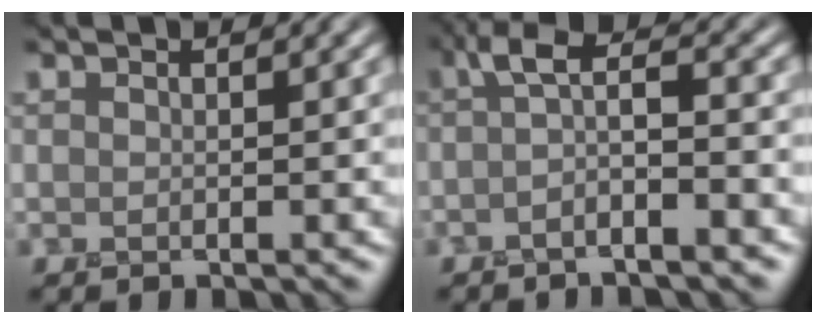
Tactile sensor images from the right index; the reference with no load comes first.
{"total": 3.6, "force": [-1.0, 0.8, 3.3], "torque": [-0.059, 0.010, -0.027]}